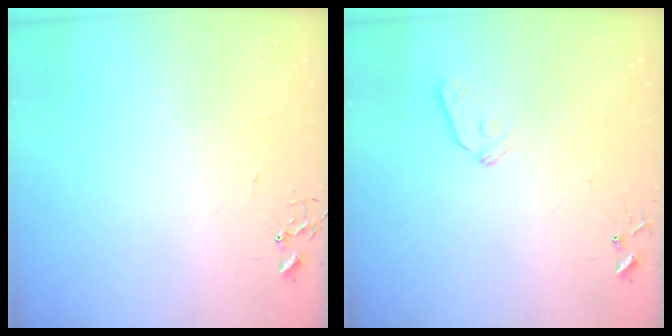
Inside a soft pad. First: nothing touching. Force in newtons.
{"total": 7.3, "press": 7.3, "slide": 0.7}